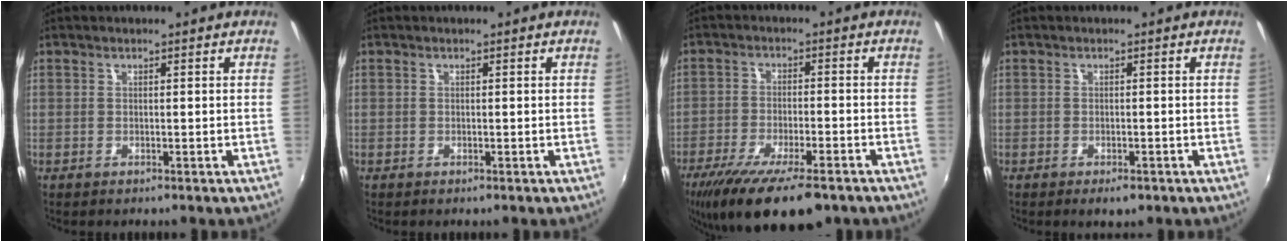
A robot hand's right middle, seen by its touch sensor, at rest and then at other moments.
{"total": 0.0}
{"total": 15.8, "force": [-11.1, 4.4, 10.4], "torque": [-0.207, -0.051, -0.180]}
{"total": 2.6, "force": [-1.6, 1.2, 1.6], "torque": [-0.031, -0.012, -0.024]}